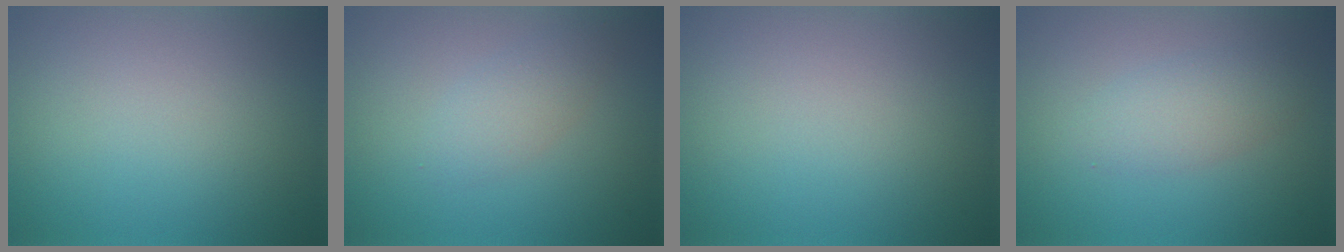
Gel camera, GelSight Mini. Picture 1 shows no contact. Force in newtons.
{"total": 1.9, "press": 1.9, "slide": 0.2}
{"total": 0.0}
{"total": 2.7, "press": 2.7, "slide": 0.1}